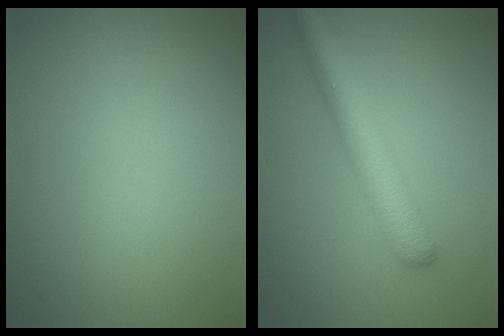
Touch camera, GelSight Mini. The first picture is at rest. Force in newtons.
{"total": 4.3, "press": 4.3, "slide": 0.1}